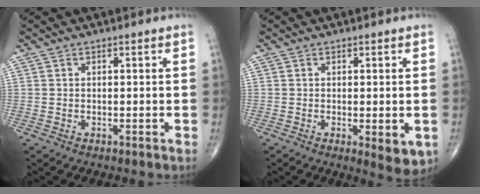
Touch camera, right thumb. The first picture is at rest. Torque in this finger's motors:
{"motor_torque": [-0.22, 0.26, 0.00, -0.12, 0.01]}